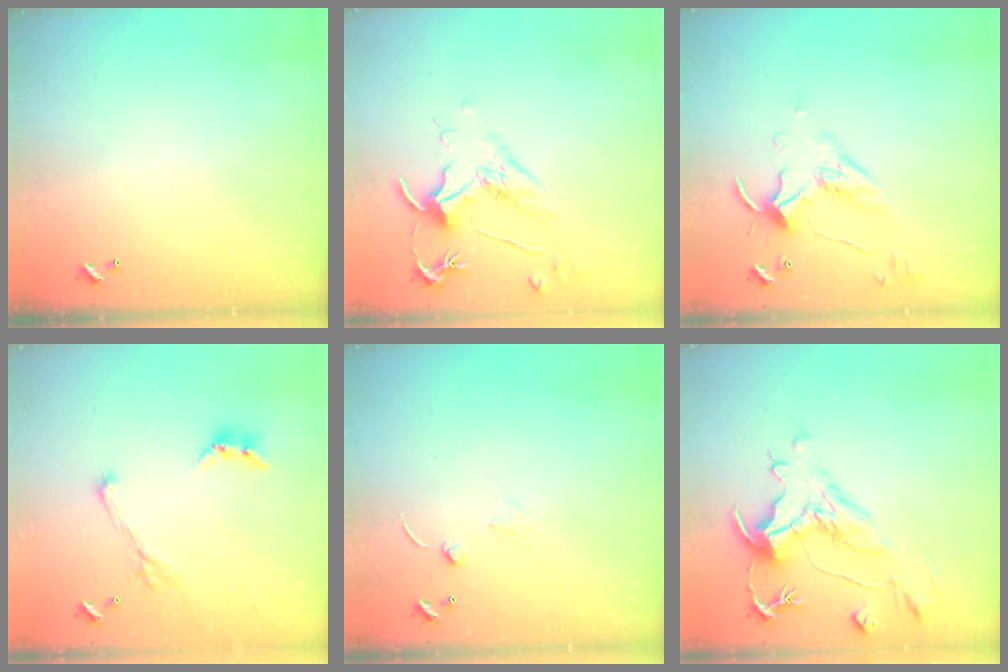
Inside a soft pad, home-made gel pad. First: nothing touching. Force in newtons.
{"total": 1.6, "press": 1.4, "slide": 0.9}
{"total": 5.0, "press": 5.0, "slide": 0.5}
{"total": 1.1, "press": 0.6, "slide": 0.9}
{"total": 0.9, "press": 0.9, "slide": 0.3}
{"total": 1.9, "press": 0.8, "slide": 1.7}